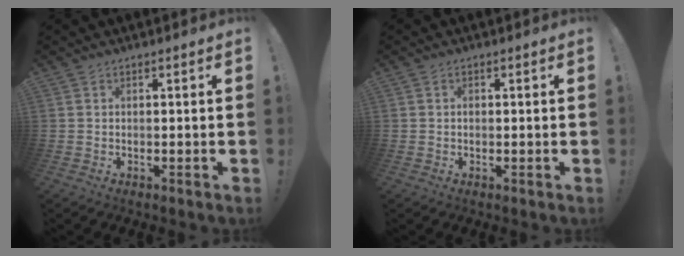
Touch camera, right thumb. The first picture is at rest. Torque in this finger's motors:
{"motor_torque": [-0.38, 0.19, 0.00, 0.01, 0.00]}